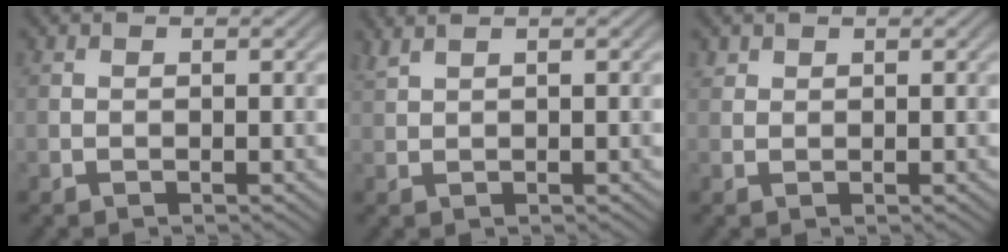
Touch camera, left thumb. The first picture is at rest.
{"total": 1.8, "force": [1.4, 0.2, 1.0], "torque": [-0.028, 0.007, 0.029]}
{"total": 0.9, "force": [0.8, 0.4, 0.1], "torque": [-0.004, 0.001, 0.020]}